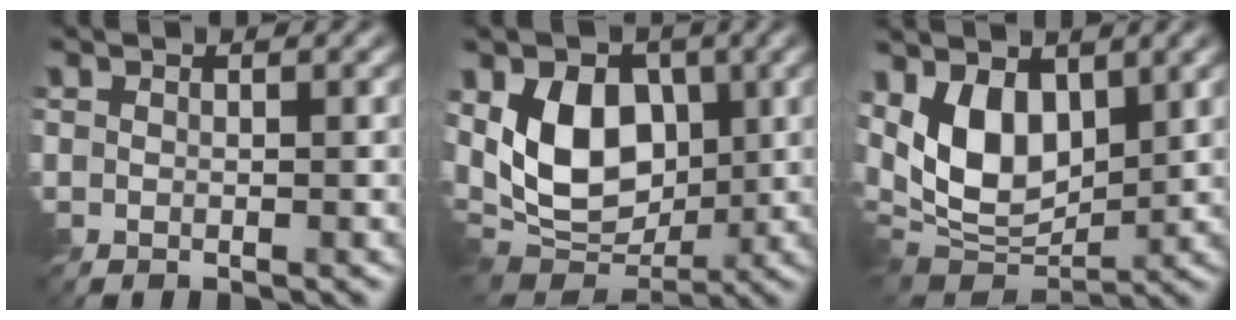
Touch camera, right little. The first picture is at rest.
{"total": 8.5, "force": [1.3, 5.9, 6.0], "torque": [-0.107, -0.012, 0.014]}
{"total": 7.7, "force": [2.2, 4.5, 5.8], "torque": [-0.115, -0.016, 0.034]}